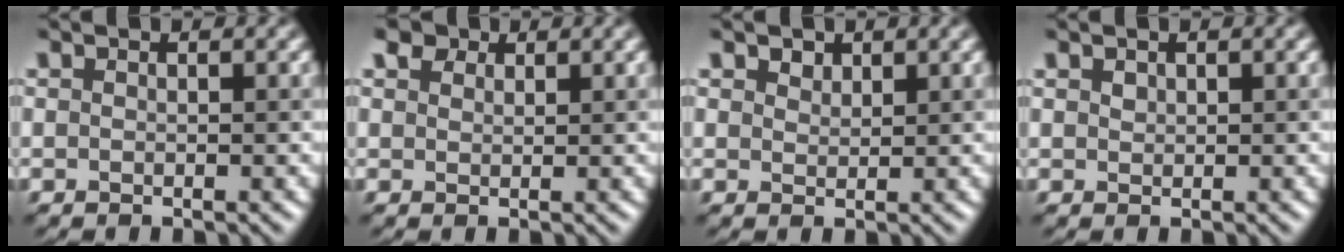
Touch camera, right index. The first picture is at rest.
{"total": 2.7, "force": [2.0, 1.5, 0.9], "torque": [-0.024, -0.001, 0.035]}
{"total": 1.4, "force": [1.0, 0.8, 0.3], "torque": [-0.008, -0.002, 0.017]}
{"total": 0.8, "force": [0.5, 0.5, 0.2], "torque": [-0.005, -0.001, 0.011]}